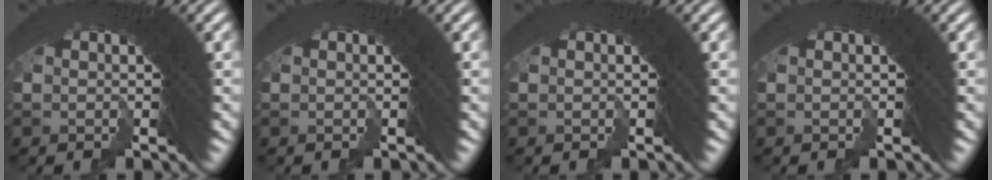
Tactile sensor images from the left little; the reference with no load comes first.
{"total": 0.0}
{"total": 0.0}
{"total": 0.0}